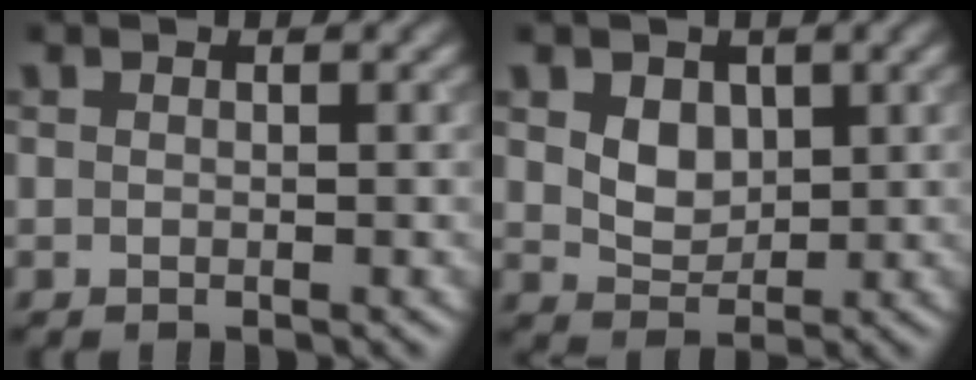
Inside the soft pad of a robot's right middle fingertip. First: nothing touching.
{"total": 3.3, "force": [1.1, 2.5, 1.9], "torque": [-0.041, -0.006, 0.020]}